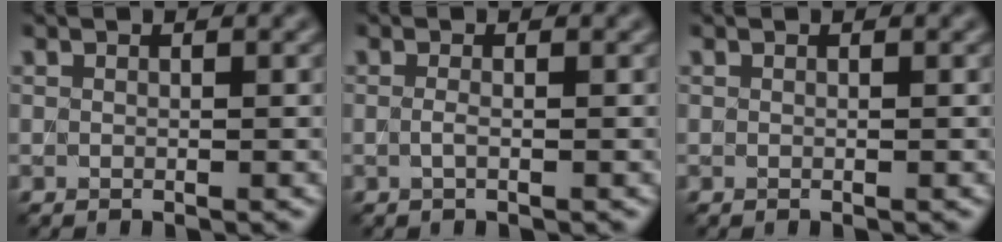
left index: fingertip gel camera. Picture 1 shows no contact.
{"total": 0.7, "force": [-0.1, 0.2, 0.7], "torque": [-0.016, -0.004, -0.005]}
{"total": 0.0}